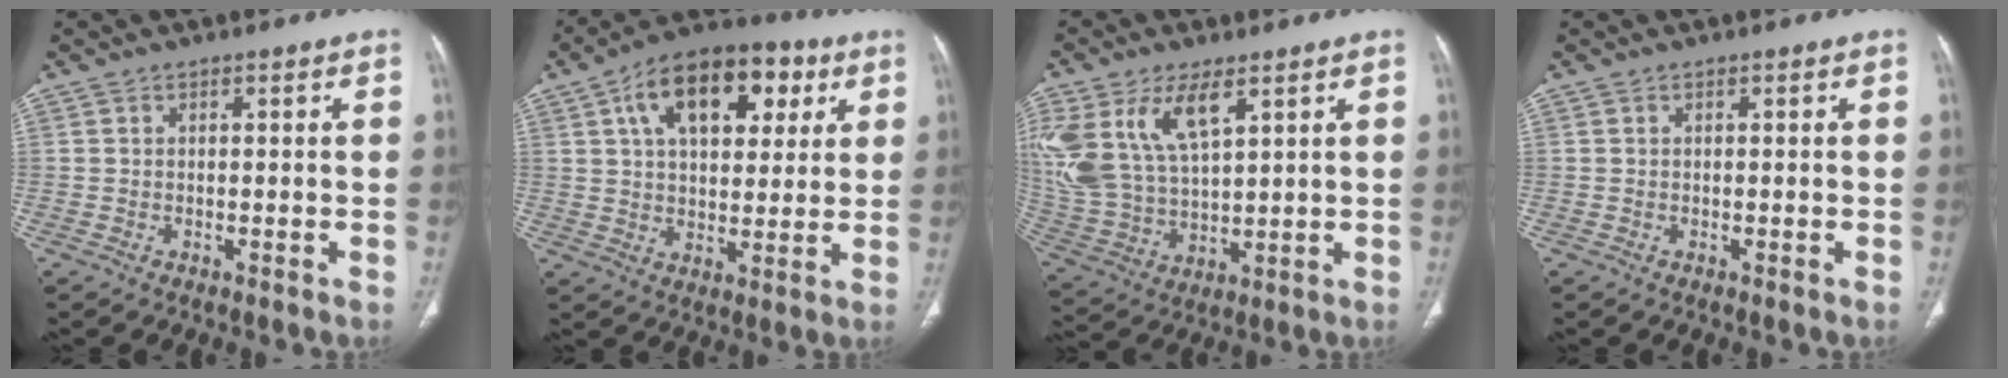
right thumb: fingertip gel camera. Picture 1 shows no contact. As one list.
[{"total": 18.0, "force": [6.9, 10.1, 13.2], "torque": [-0.166, 0.001, 0.104]}, {"total": 17.2, "force": [7.7, 8.8, 12.7], "torque": [-0.265, -0.020, 0.162]}, {"total": 0.0}]